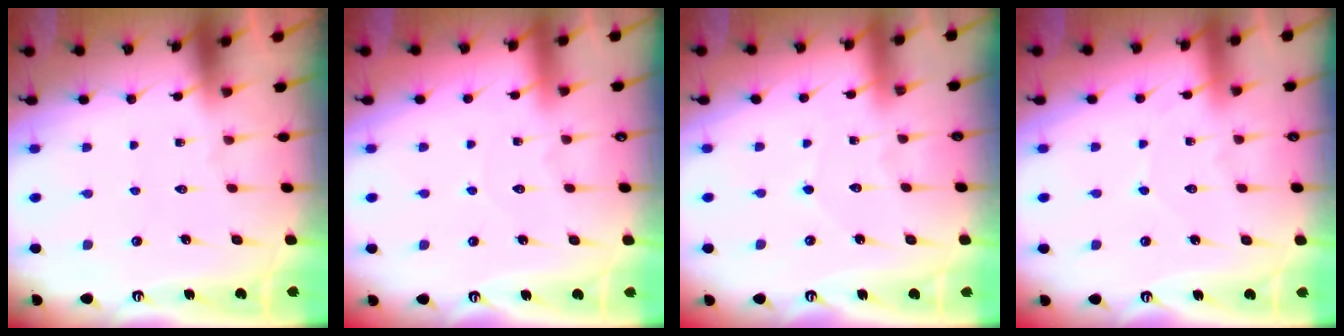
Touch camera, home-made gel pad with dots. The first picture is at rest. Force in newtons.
{"total": 2.1, "press": 2.1, "slide": 0.2}
{"total": 2.7, "press": 2.6, "slide": 0.3}
{"total": 3.4, "press": 3.4, "slide": 0.3}